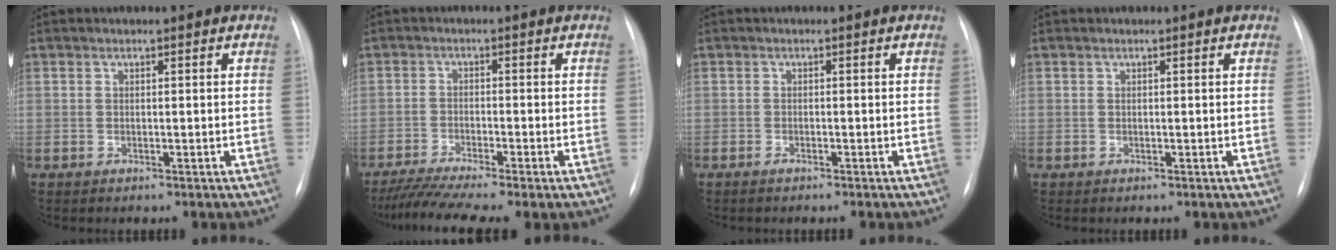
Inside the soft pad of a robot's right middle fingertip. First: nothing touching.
{"total": 8.1, "force": [-6.5, -0.1, 4.9], "torque": [-0.087, -0.015, -0.108]}
{"total": 0.9, "force": [-0.8, 0.1, 0.5], "torque": [-0.015, -0.002, -0.013]}
{"total": 0.0}